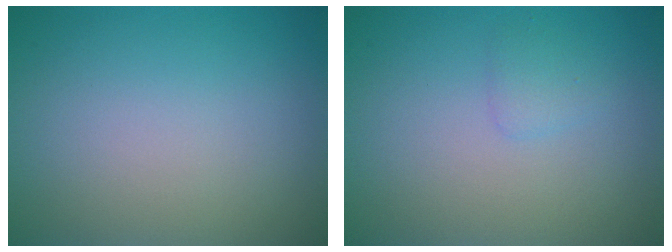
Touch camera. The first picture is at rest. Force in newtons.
{"total": 0.9, "press": 0.9, "slide": 0.2}